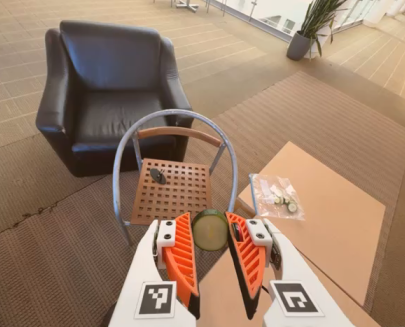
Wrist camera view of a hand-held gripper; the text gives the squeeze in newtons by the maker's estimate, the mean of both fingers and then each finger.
{"total": 6.8, "left": 6.7, "right": 6.9}